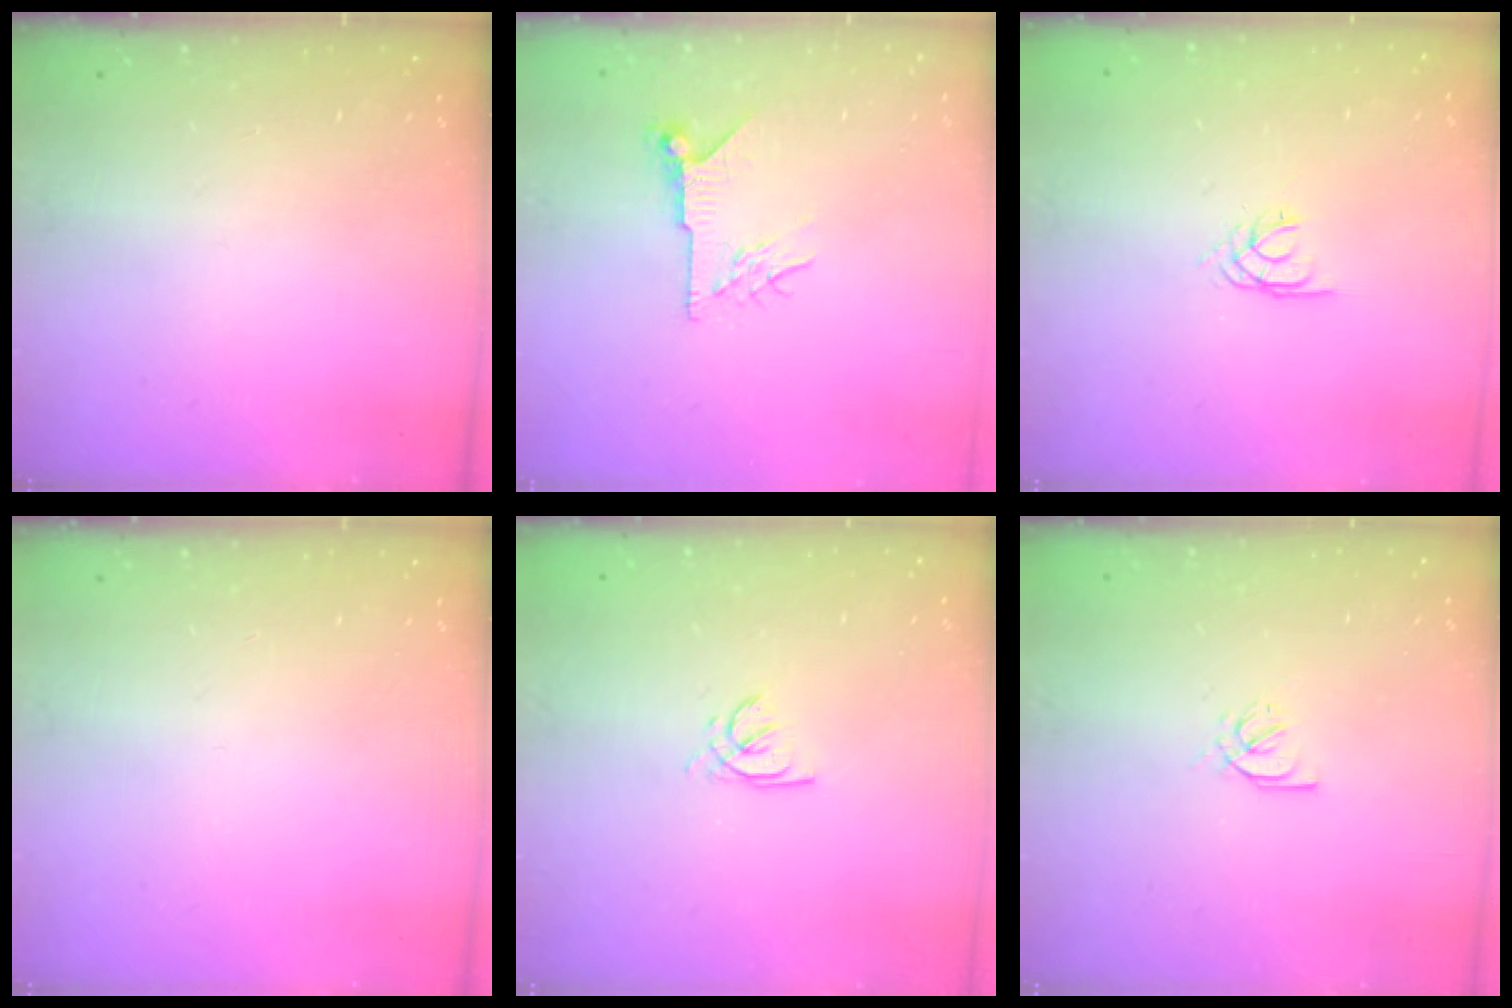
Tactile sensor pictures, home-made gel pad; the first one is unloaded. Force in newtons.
{"total": 7.2, "press": 7.2, "slide": 0.2}
{"total": 1.7, "press": 1.7, "slide": 0.1}
{"total": 0.0}
{"total": 2.2, "press": 2.2, "slide": 0.2}
{"total": 2.6, "press": 2.6, "slide": 0.4}